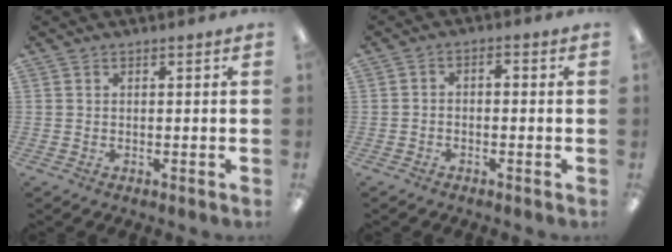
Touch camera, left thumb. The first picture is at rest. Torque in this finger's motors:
{"motor_torque": [0.01, -0.06, -0.15, -0.10, -0.01]}